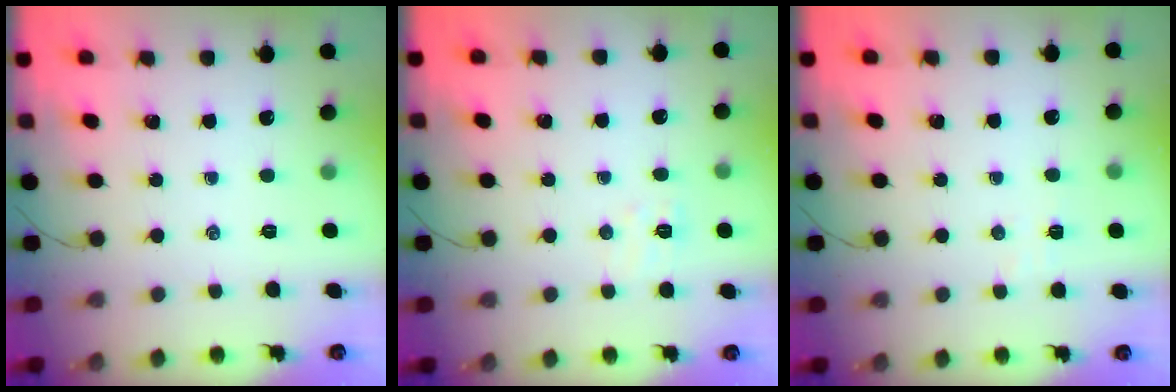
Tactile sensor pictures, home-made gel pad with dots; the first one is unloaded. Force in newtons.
{"total": 4.8, "press": 4.6, "slide": 1.2}
{"total": 2.9, "press": 2.8, "slide": 0.6}